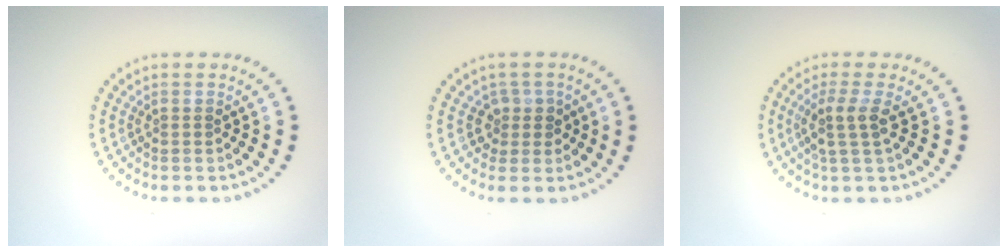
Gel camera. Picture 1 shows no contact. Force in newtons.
{"total": 1.9, "press": 1.5, "slide": 1.2}
{"total": 2.5, "press": 2.0, "slide": 1.6}